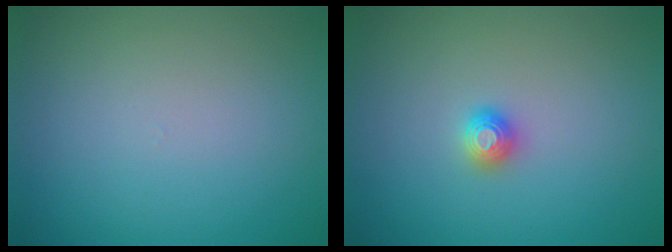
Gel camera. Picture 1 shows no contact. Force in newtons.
{"total": 1.2, "press": 1.2, "slide": 0.1}